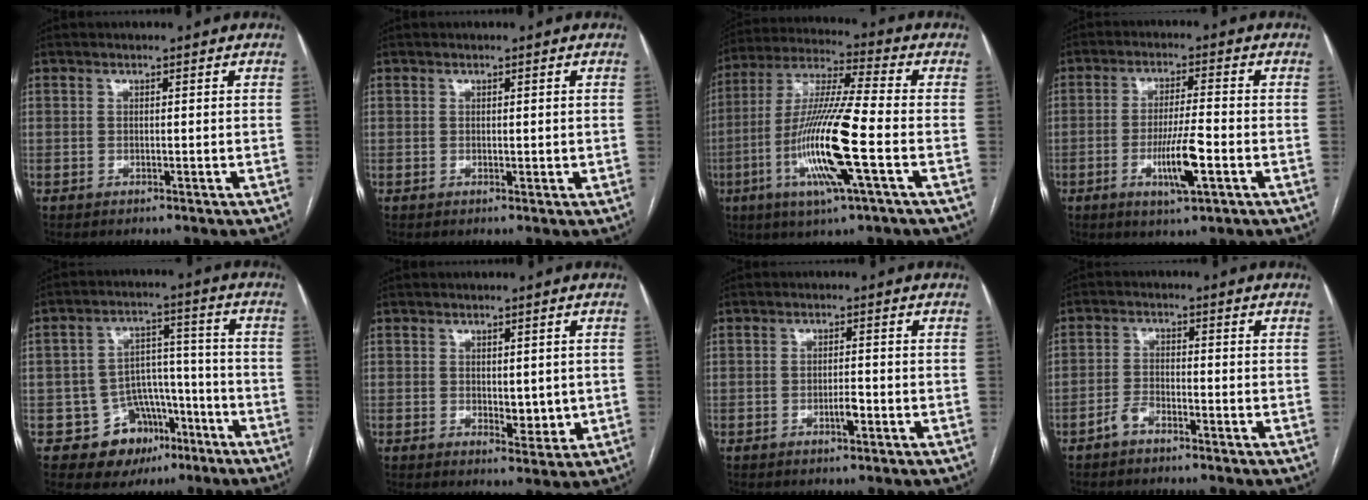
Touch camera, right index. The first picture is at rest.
{"total": 0.8, "force": [0.2, 0.4, 0.6], "torque": [-0.007, -0.003, 0.006]}
{"total": 16.2, "force": [-4.5, 0.6, 15.5], "torque": [-0.316, -0.013, -0.088]}
{"total": 7.7, "force": [-2.6, 0.5, 7.2], "torque": [-0.132, -0.012, -0.046]}
{"total": 9.0, "force": [-4.9, 7.2, 2.2], "torque": [-0.015, 0.043, -0.064]}
{"total": 3.3, "force": [0.1, 1.8, 2.8], "torque": [-0.035, -0.008, 0.008]}
{"total": 1.9, "force": [-0.8, 0.4, 1.6], "torque": [-0.027, 0.000, -0.014]}
{"total": 2.5, "force": [-1.9, 0.9, 1.2], "torque": [-0.025, 0.004, -0.038]}